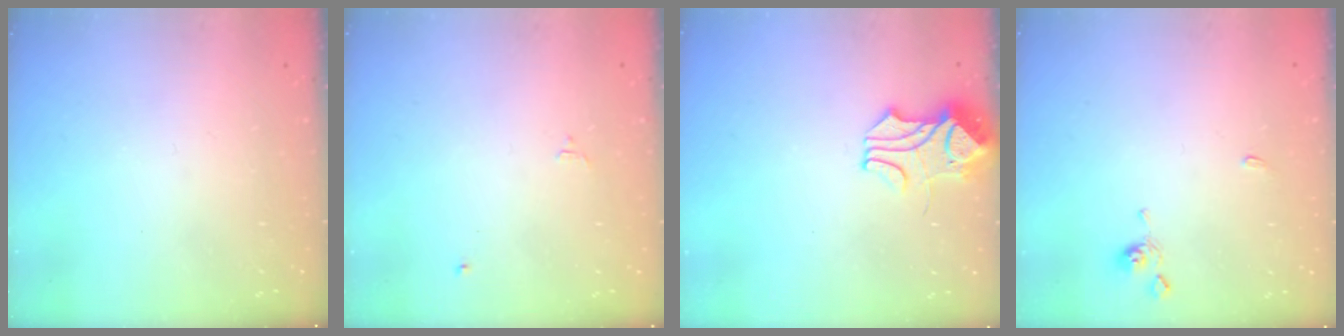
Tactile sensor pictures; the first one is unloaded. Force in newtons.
{"total": 1.6, "press": 1.6, "slide": 0.3}
{"total": 2.0, "press": 1.8, "slide": 0.7}
{"total": 1.7, "press": 1.6, "slide": 0.6}